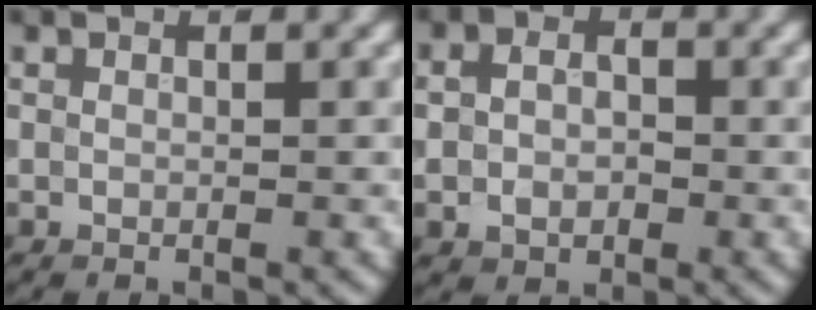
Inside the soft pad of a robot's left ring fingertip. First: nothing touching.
{"total": 3.5, "force": [-0.2, 2.8, 2.1], "torque": [-0.029, -0.002, -0.005]}